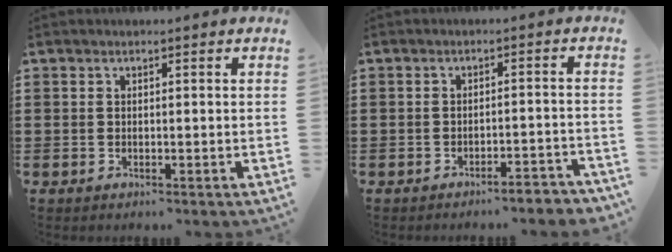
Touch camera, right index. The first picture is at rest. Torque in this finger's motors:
{"motor_torque": [1.08, 1.06, 0.06, -0.01]}